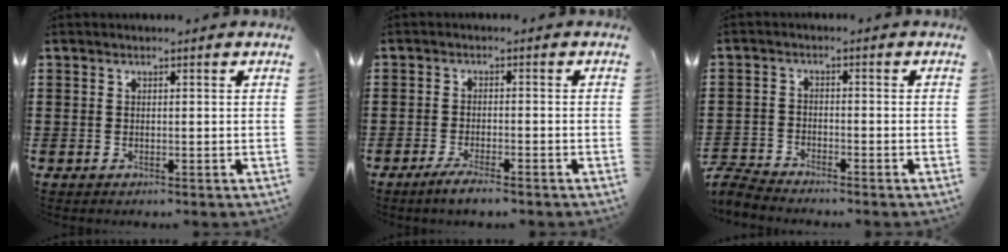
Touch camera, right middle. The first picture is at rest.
{"total": 2.6, "force": [-2.1, 0.1, 1.5], "torque": [-0.025, 0.004, -0.038]}
{"total": 3.7, "force": [-3.6, 0.4, 0.4], "torque": [-0.031, -0.005, -0.082]}